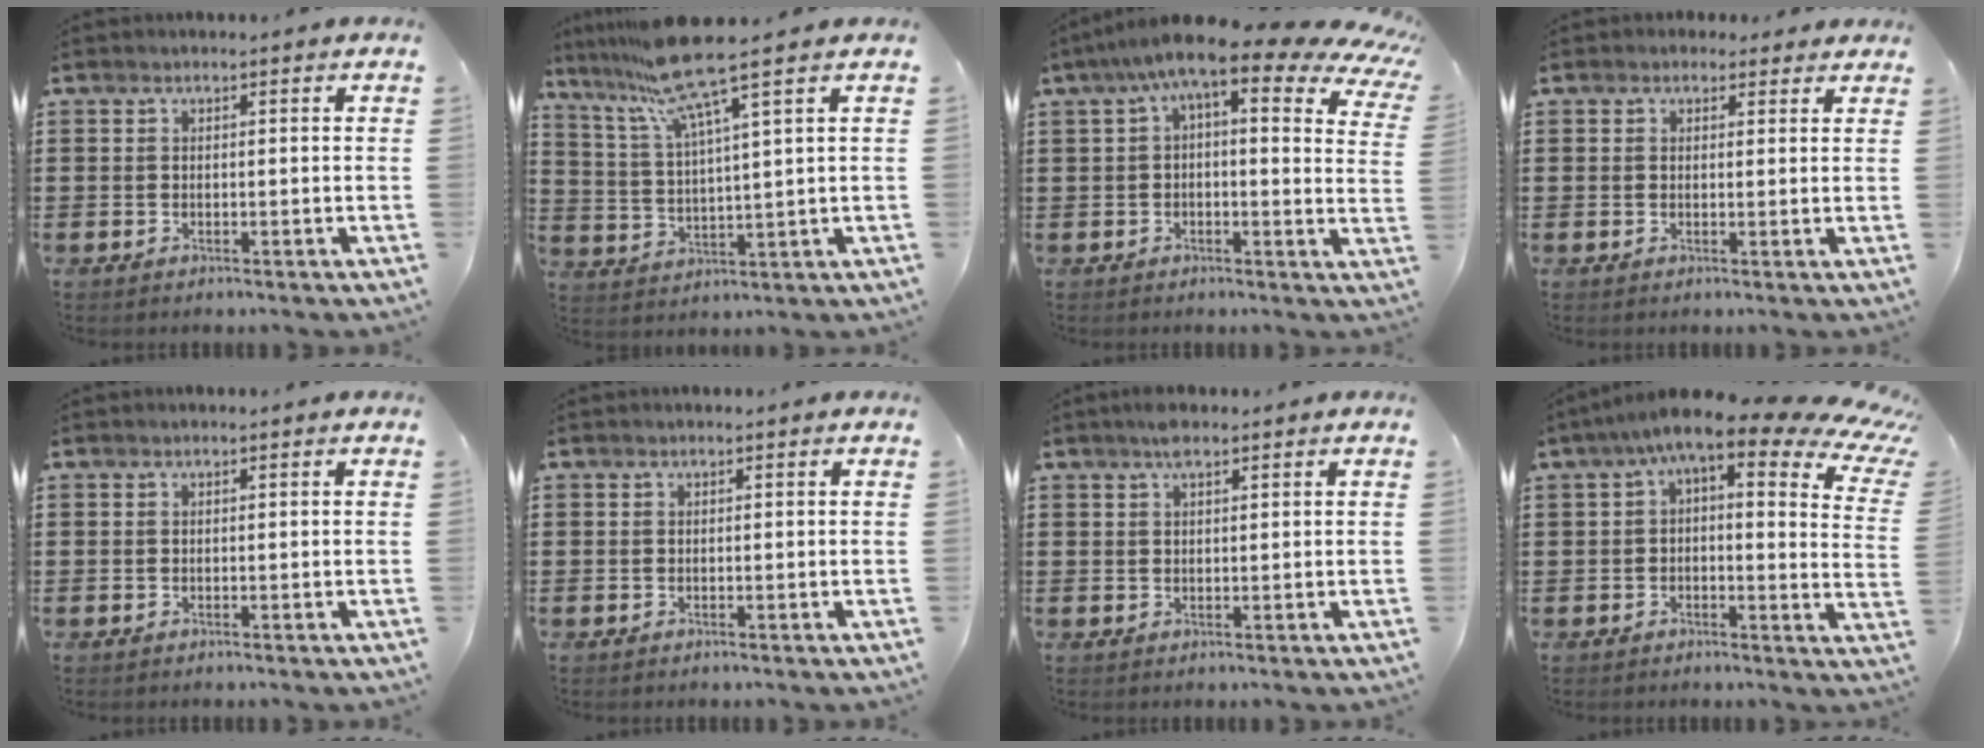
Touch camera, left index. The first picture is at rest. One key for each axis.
{"total": 10.2, "fx": 7.6, "fy": -0.1, "fz": 6.7, "tx": -0.165, "ty": -0.033, "tz": 0.126}
{"total": 9.3, "fx": 5.6, "fy": 1.8, "fz": 7.3, "tx": -0.141, "ty": -0.031, "tz": 0.090}
{"total": 1.7, "fx": 1.3, "fy": 1.1, "fz": 0.2, "tx": -0.001, "ty": 0.006, "tz": 0.023}
{"total": 0.0}
{"total": 0.0}
{"total": 2.5, "fx": 1.7, "fy": 0.8, "fz": 1.6, "tx": -0.036, "ty": 0.004, "tz": 0.031}
{"total": 9.1, "fx": 5.2, "fy": 2.0, "fz": 7.2, "tx": -0.136, "ty": -0.029, "tz": 0.084}